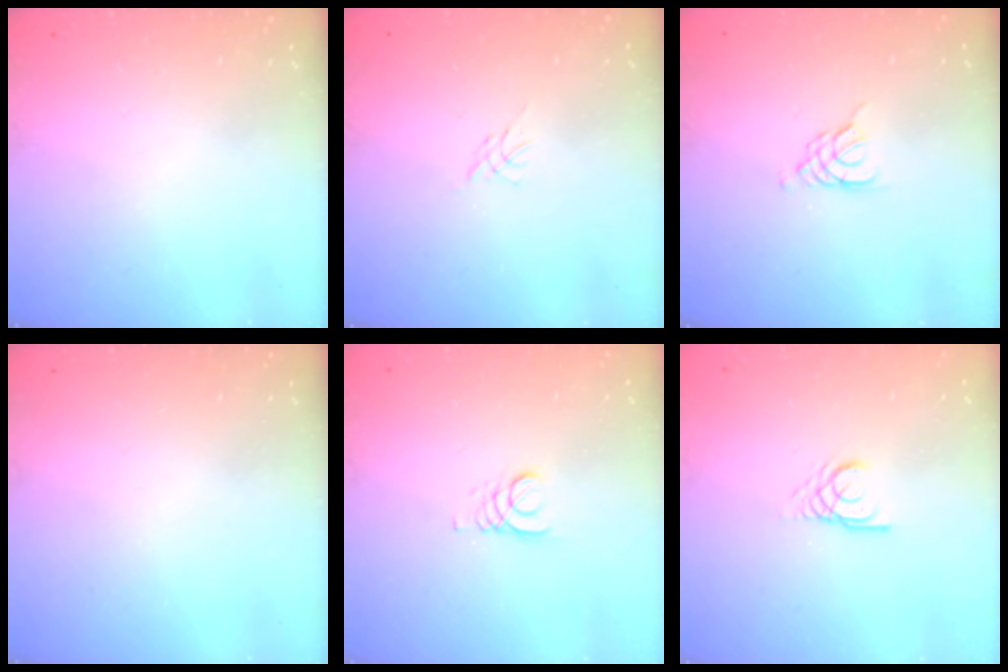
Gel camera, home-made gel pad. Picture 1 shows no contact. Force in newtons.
{"total": 0.0}
{"total": 4.1, "press": 4.1, "slide": 0.6}
{"total": 0.0}
{"total": 2.2, "press": 2.2, "slide": 0.3}
{"total": 2.8, "press": 2.8, "slide": 0.1}